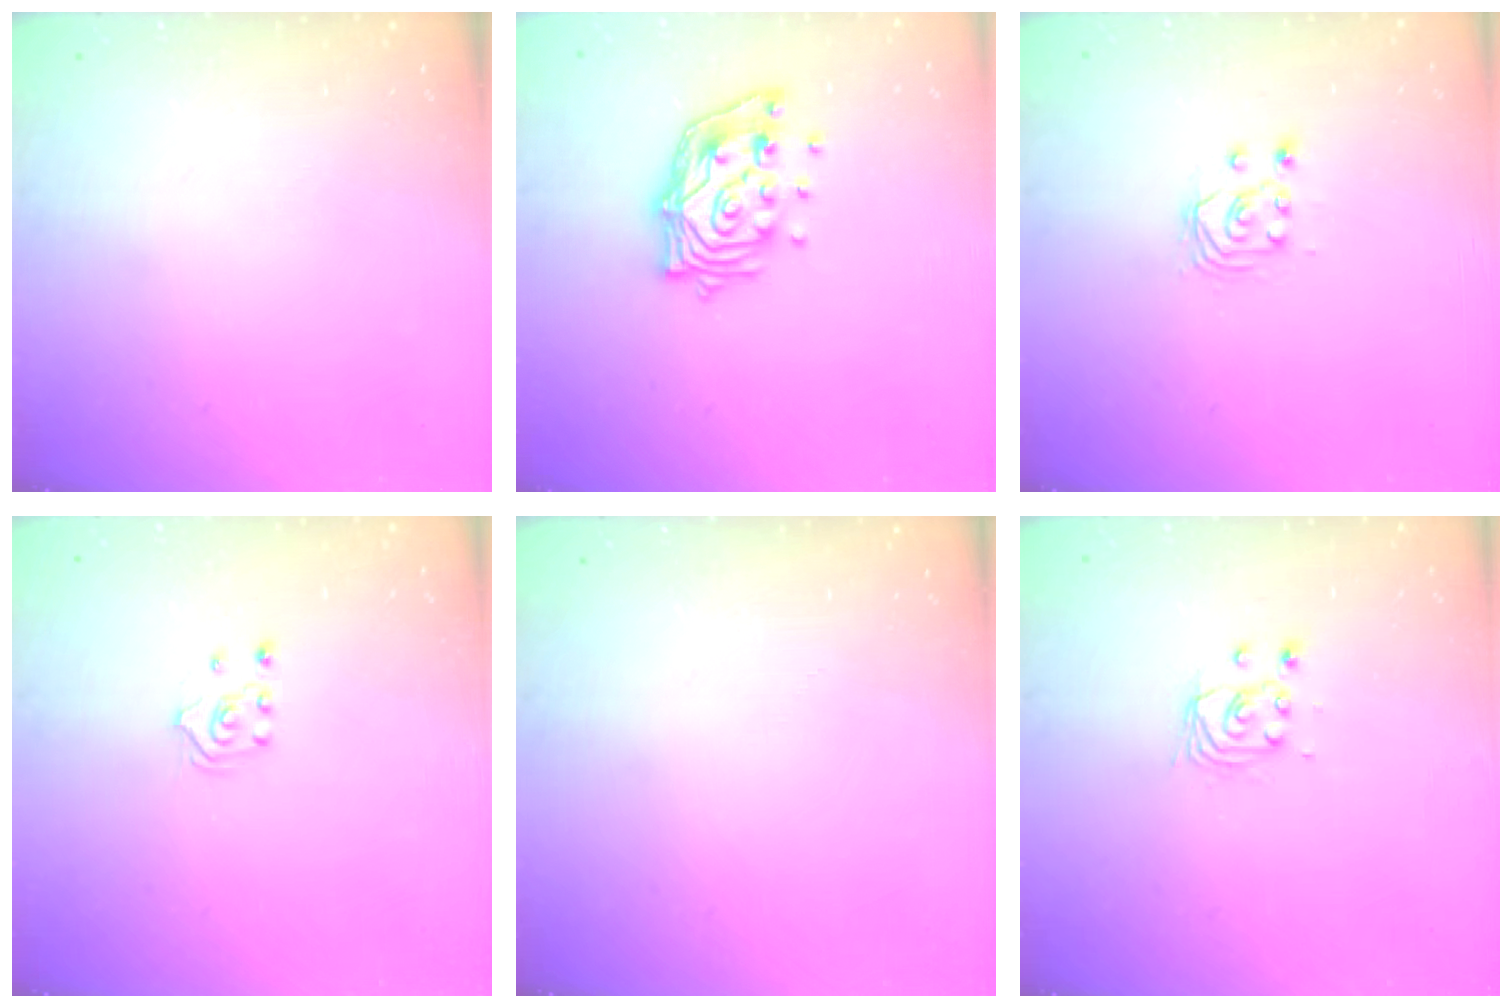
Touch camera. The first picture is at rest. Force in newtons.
{"total": 12.4, "press": 12.4, "slide": 1.2}
{"total": 2.9, "press": 2.9, "slide": 0.2}
{"total": 2.1, "press": 1.8, "slide": 0.9}
{"total": 0.0}
{"total": 3.2, "press": 3.2, "slide": 0.2}